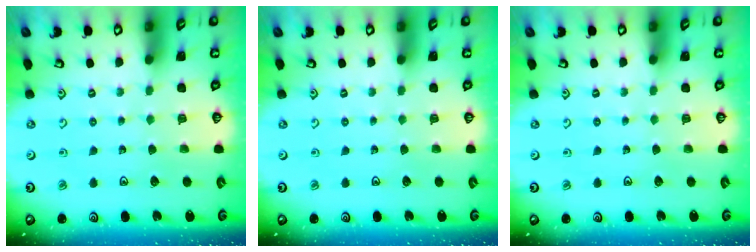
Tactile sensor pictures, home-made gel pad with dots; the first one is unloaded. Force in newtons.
{"total": 0.0}
{"total": 0.0}